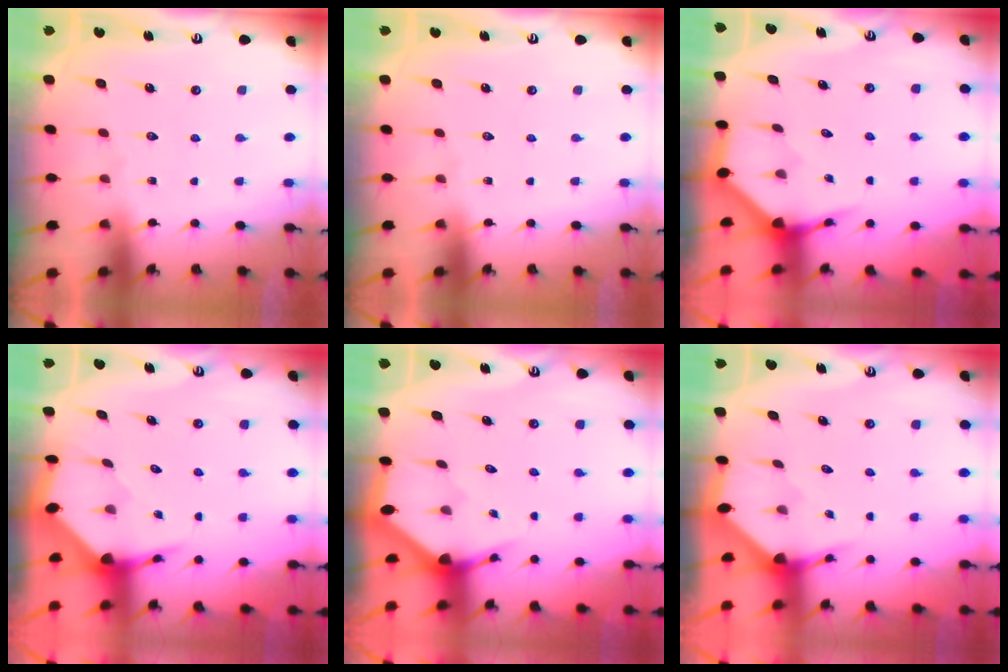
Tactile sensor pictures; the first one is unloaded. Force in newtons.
{"total": 0.0}
{"total": 3.9, "press": 3.9, "slide": 0.3}
{"total": 3.7, "press": 3.6, "slide": 0.4}
{"total": 3.0, "press": 3.0, "slide": 0.2}
{"total": 3.0, "press": 3.0, "slide": 0.3}